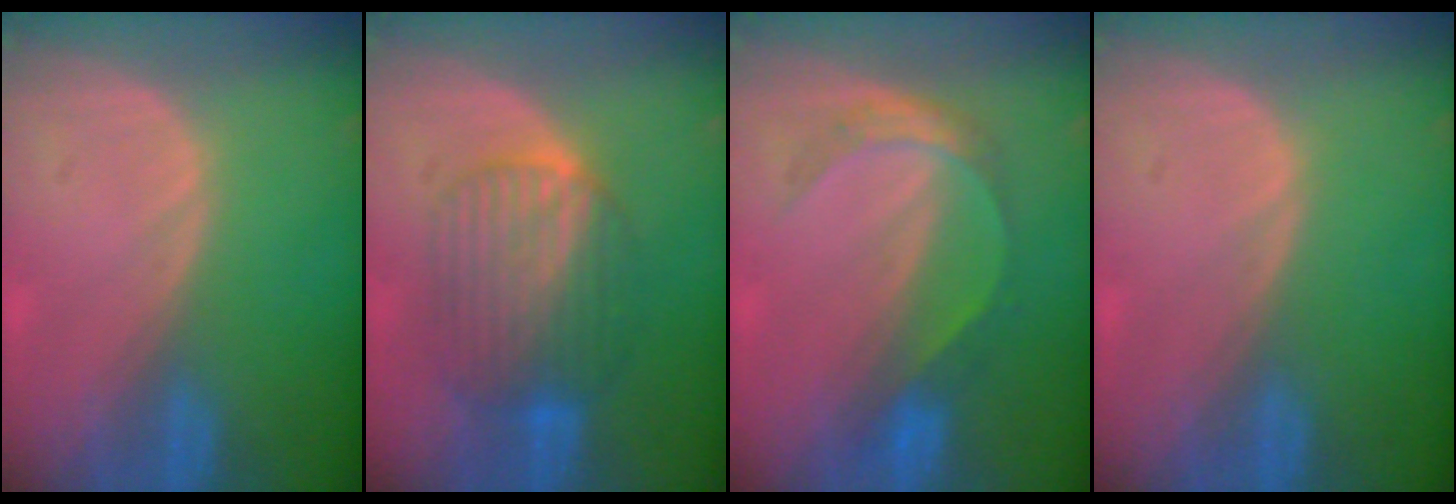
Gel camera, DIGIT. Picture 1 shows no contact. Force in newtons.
{"total": 7.7, "press": 7.7, "slide": 0.2}
{"total": 4.8, "press": 4.7, "slide": 1.0}
{"total": 0.0}